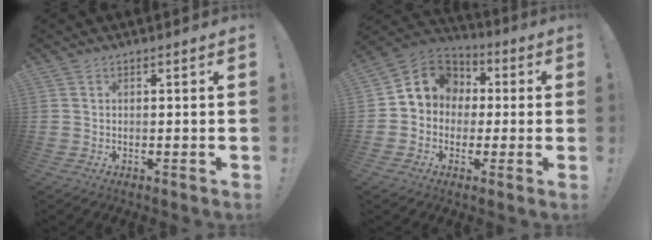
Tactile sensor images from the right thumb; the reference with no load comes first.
{"total": 9.7, "force": [1.1, 8.9, 3.7], "torque": [-0.048, 0.004, 0.030]}